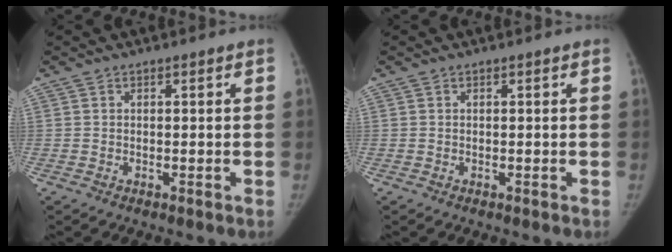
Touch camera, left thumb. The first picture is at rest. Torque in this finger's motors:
{"motor_torque": [0.01, 0.01, 0.01, -0.01, 0.00]}